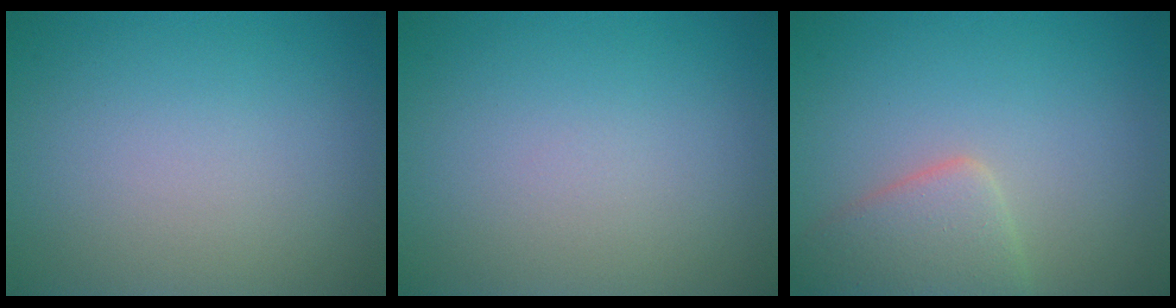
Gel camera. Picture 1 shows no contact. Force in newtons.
{"total": 0.0}
{"total": 3.5, "press": 3.5, "slide": 0.2}